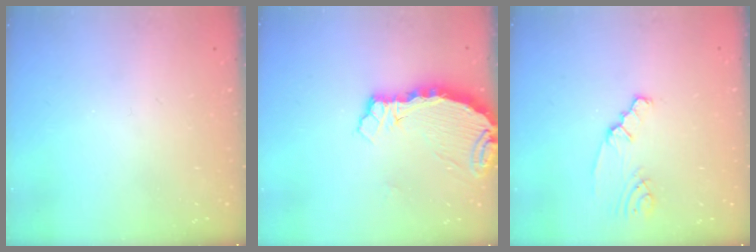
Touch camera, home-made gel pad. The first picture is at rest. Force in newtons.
{"total": 5.9, "press": 5.9, "slide": 0.5}
{"total": 2.0, "press": 2.0, "slide": 0.3}